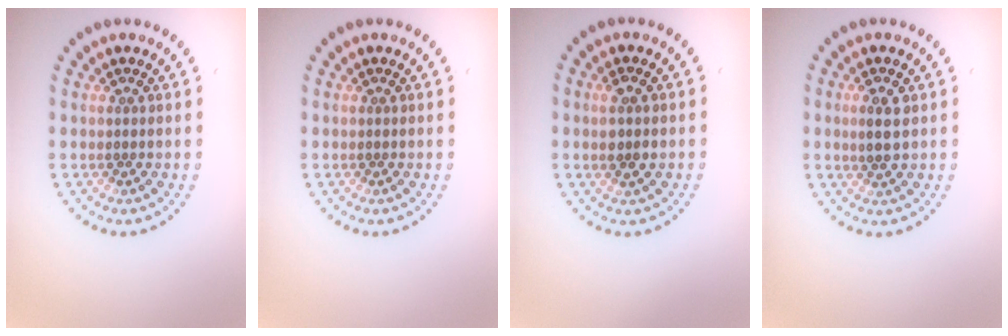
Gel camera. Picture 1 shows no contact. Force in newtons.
{"total": 0.0}
{"total": 1.9, "press": 1.8, "slide": 0.6}
{"total": 2.2, "press": 2.2, "slide": 0.3}